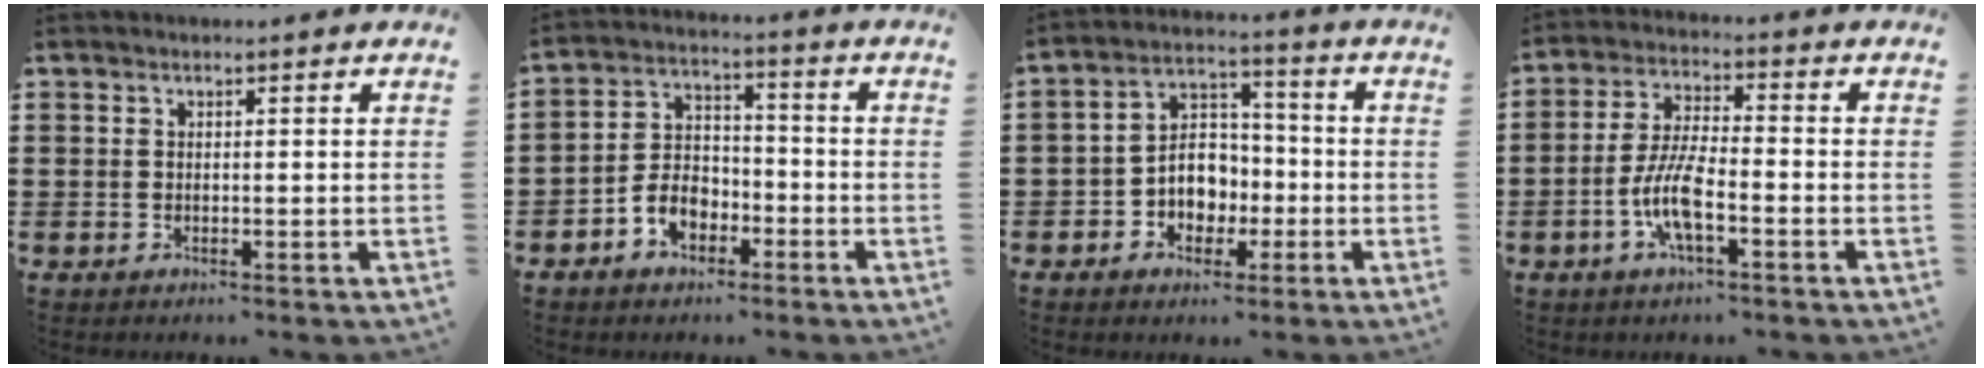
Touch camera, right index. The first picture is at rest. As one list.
[{"total": 5.5, "force": [-2.9, 3.8, 2.7], "torque": [-0.071, 0.007, -0.060]}, {"total": 6.6, "force": [-1.9, 5.2, 3.5], "torque": [-0.053, 0.013, -0.036]}, {"total": 7.7, "force": [-2.9, 2.1, 6.8], "torque": [-0.159, -0.012, -0.062]}]